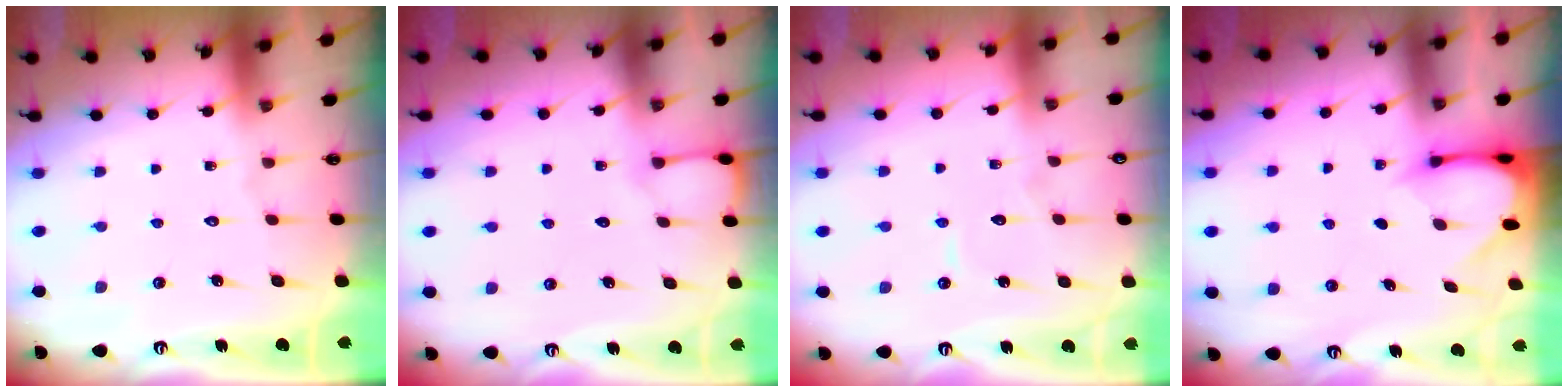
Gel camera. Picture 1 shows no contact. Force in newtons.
{"total": 2.9, "press": 2.9, "slide": 0.3}
{"total": 4.3, "press": 4.3, "slide": 0.4}
{"total": 3.1, "press": 3.1, "slide": 0.2}